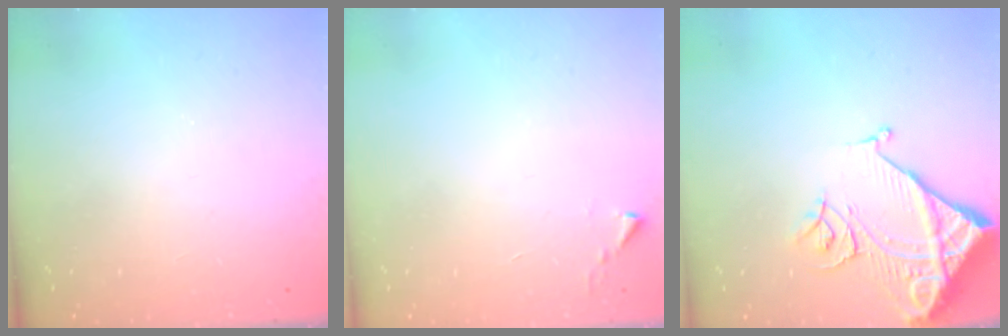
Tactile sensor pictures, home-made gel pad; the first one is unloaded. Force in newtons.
{"total": 1.1, "press": 1.1, "slide": 0.1}
{"total": 12.1, "press": 12.0, "slide": 1.6}